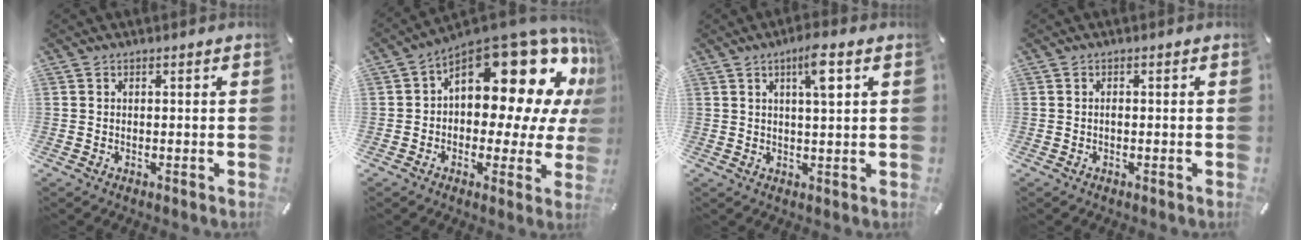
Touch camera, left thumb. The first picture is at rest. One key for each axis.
{"total": 21.5, "fx": 9.7, "fy": 11.2, "fz": 15.5, "tx": -0.198, "ty": -0.085, "tz": 0.165}
{"total": 6.0, "fx": 2.4, "fy": 0.9, "fz": 5.4, "tx": -0.095, "ty": -0.003, "tz": 0.035}
{"total": 0.6, "fx": -0.2, "fy": 0.3, "fz": 0.5, "tx": -0.012, "ty": -0.002, "tz": -0.003}